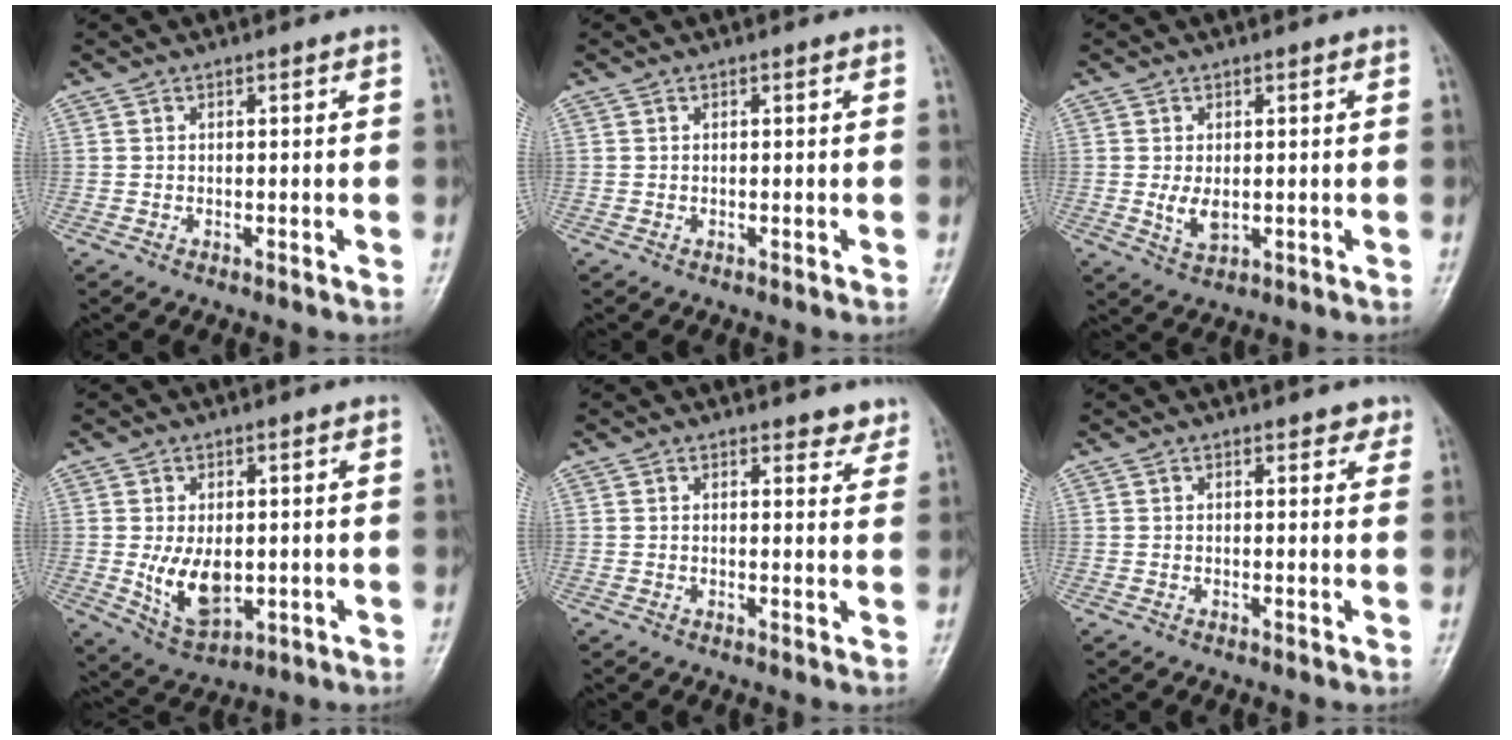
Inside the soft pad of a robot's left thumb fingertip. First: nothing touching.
{"total": 0.0}
{"total": 4.0, "force": [0.0, 2.2, 3.3], "torque": [-0.055, -0.010, 0.008]}
{"total": 8.6, "force": [-0.5, 5.2, 6.8], "torque": [-0.102, -0.015, 0.007]}
{"total": 3.4, "force": [2.9, 1.4, 0.9], "torque": [0.014, -0.017, 0.027]}
{"total": 2.2, "force": [1.6, 1.1, 1.0], "torque": [0.008, -0.005, 0.014]}